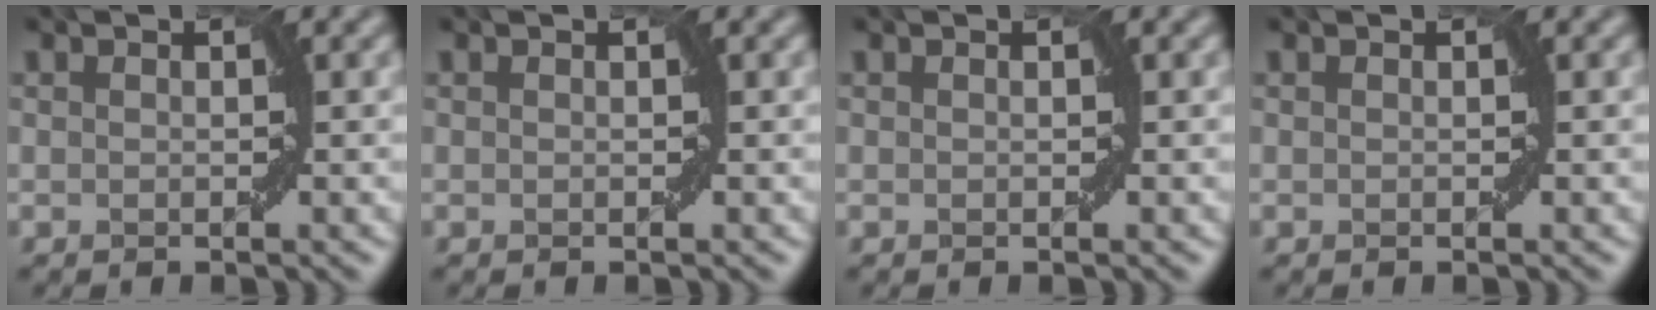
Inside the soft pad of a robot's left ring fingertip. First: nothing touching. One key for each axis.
{"total": 0.0}
{"total": 0.0}
{"total": 0.0}